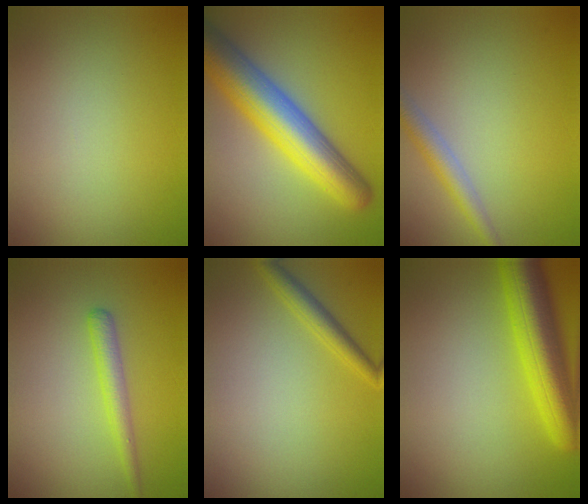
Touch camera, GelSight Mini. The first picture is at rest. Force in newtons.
{"total": 9.1, "press": 9.1, "slide": 0.5}
{"total": 2.5, "press": 2.5, "slide": 0.0}
{"total": 2.0, "press": 2.0, "slide": 0.1}
{"total": 2.0, "press": 2.0, "slide": 0.1}
{"total": 7.0, "press": 7.0, "slide": 0.3}